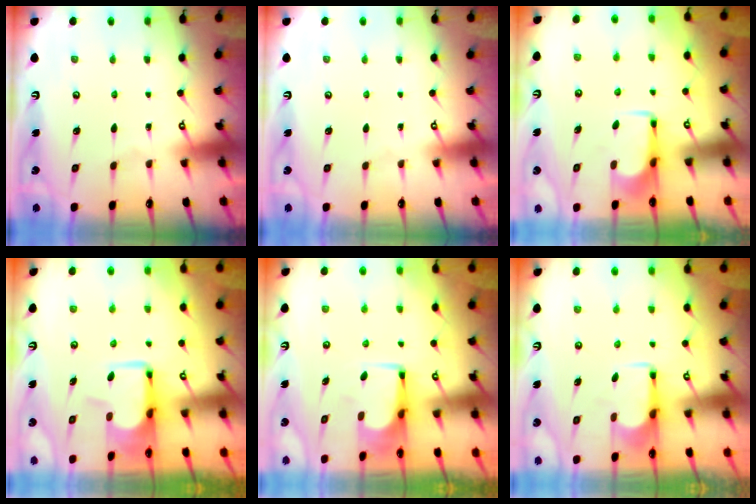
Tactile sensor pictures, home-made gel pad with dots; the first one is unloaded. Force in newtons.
{"total": 0.0}
{"total": 1.5, "press": 1.5, "slide": 0.4}
{"total": 5.9, "press": 5.9, "slide": 0.8}
{"total": 1.4, "press": 1.4, "slide": 0.1}
{"total": 2.5, "press": 2.4, "slide": 0.9}